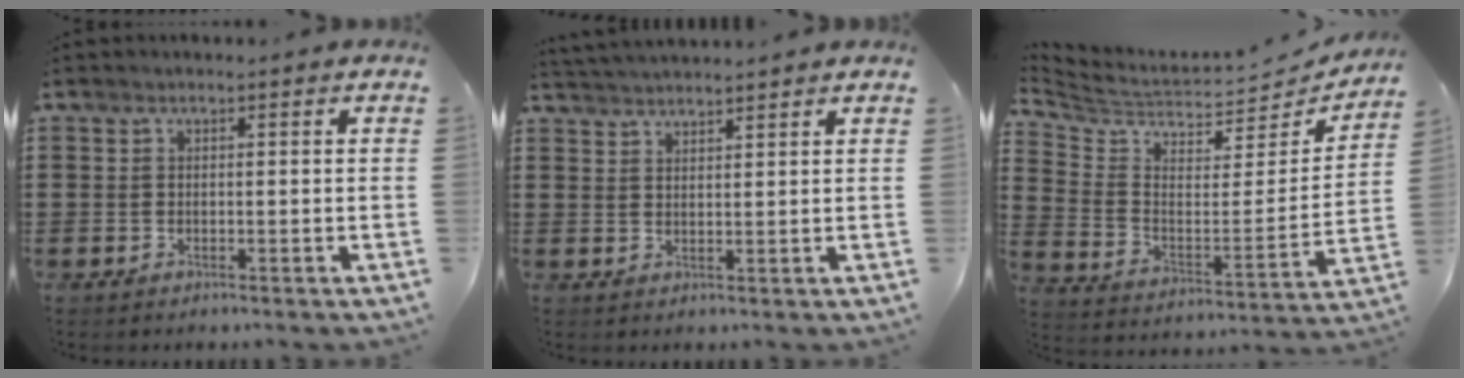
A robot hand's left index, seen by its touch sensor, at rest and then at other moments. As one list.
[{"total": 2.3, "force": [2.3, -0.4, -0.1], "torque": [-0.005, -0.006, 0.045]}, {"total": 4.2, "force": [3.6, 1.8, 1.1], "torque": [-0.051, -0.045, 0.059]}]